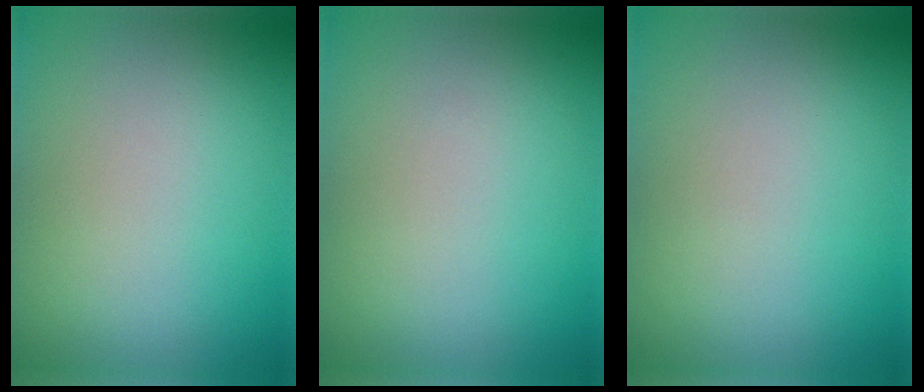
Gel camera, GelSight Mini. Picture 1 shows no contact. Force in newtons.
{"total": 0.0}
{"total": 0.0}